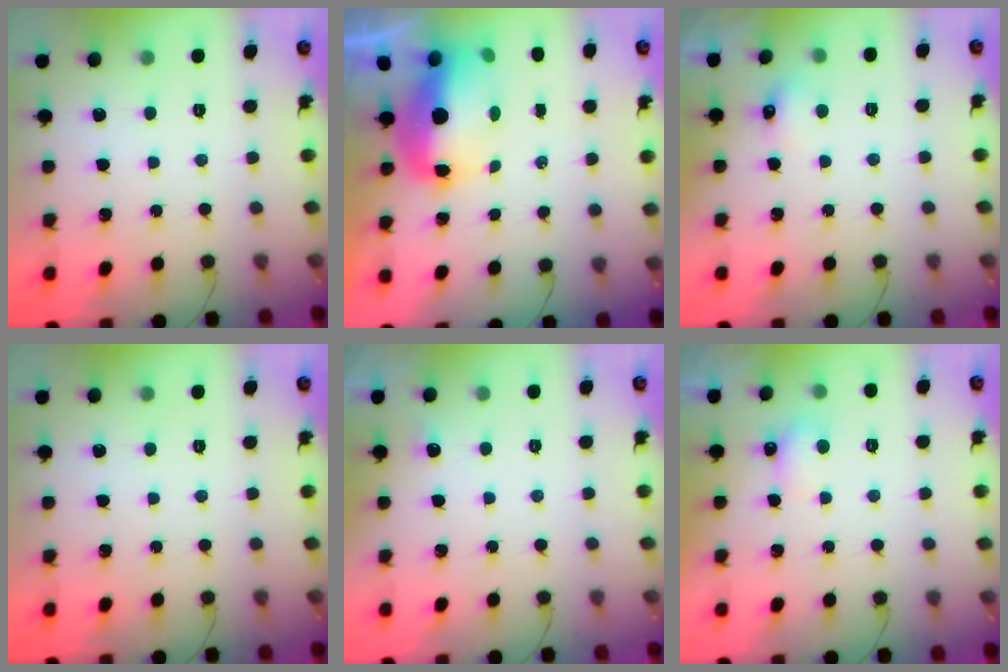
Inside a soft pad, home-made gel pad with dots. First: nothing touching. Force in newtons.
{"total": 10.5, "press": 10.4, "slide": 1.6}
{"total": 5.0, "press": 4.8, "slide": 1.4}
{"total": 0.0}
{"total": 7.4, "press": 2.7, "slide": 6.9}
{"total": 3.7, "press": 3.6, "slide": 1.1}